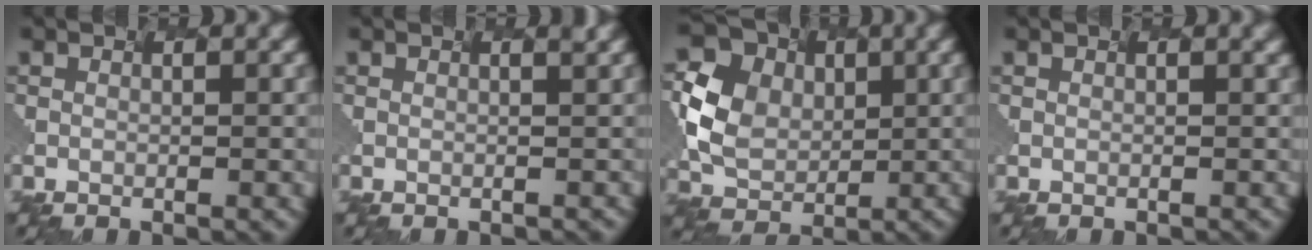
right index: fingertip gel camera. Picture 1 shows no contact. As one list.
[{"total": 1.6, "force": [0.8, 0.9, 1.1], "torque": [0.009, 0.014, -0.007]}, {"total": 6.1, "force": [-0.2, 5.3, 3.0], "torque": [-0.070, 0.001, -0.003]}, {"total": 0.8, "force": [0.5, 0.5, 0.4], "torque": [0.007, 0.004, 0.000]}]